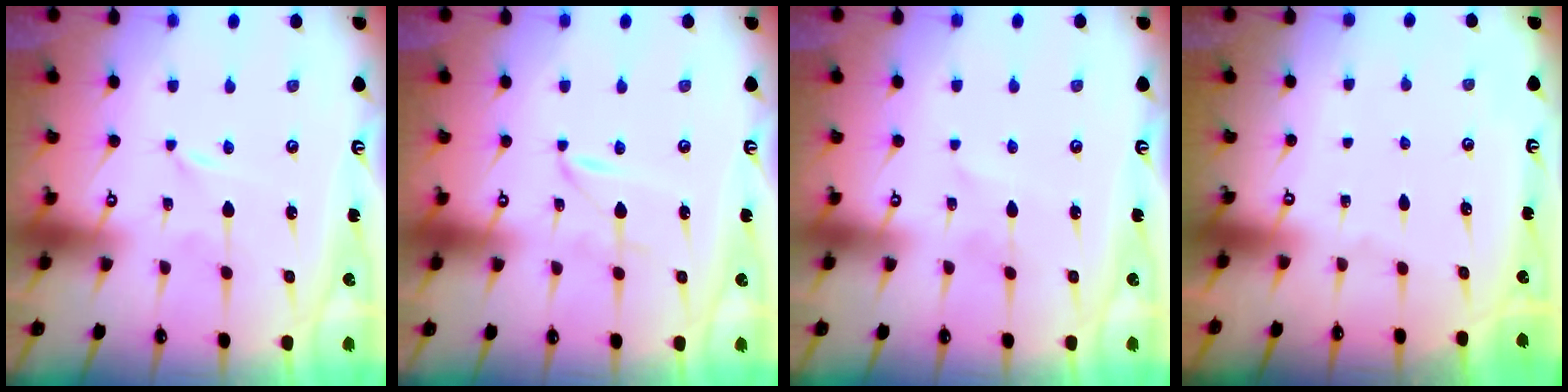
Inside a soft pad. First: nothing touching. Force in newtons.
{"total": 1.4, "press": 1.4, "slide": 0.2}
{"total": 2.7, "press": 2.7, "slide": 0.3}
{"total": 0.0}